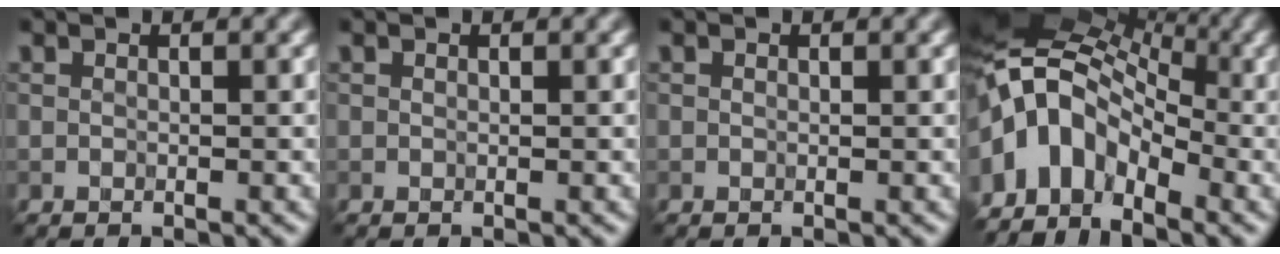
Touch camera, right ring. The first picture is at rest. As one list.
[{"total": 0.0}, {"total": 0.0}, {"total": 10.0, "force": [-3.2, 6.6, 6.9], "torque": [-0.121, 0.016, -0.069]}]